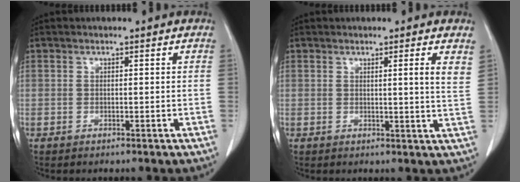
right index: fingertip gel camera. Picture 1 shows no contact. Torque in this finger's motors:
{"motor_torque": [0.02, -0.03, 0.12, 0.02]}